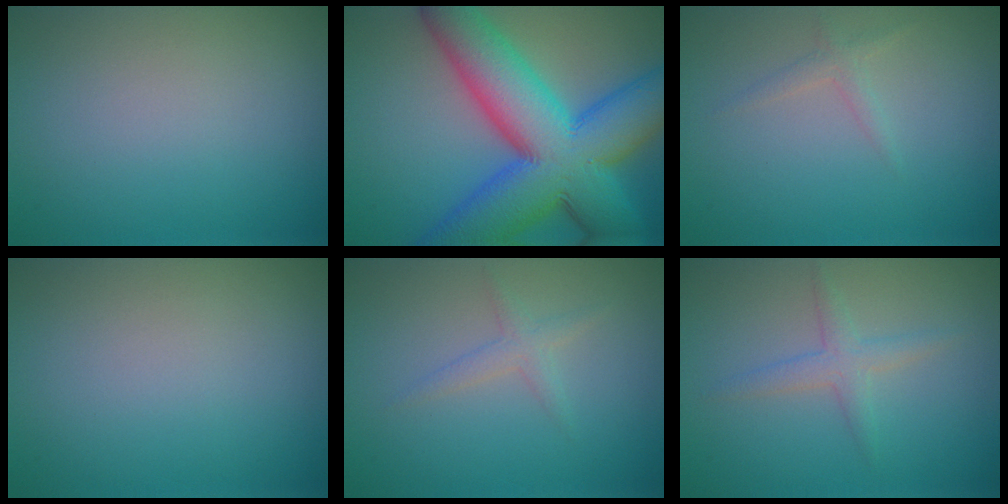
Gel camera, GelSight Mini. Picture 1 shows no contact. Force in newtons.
{"total": 14.6, "press": 14.6, "slide": 0.3}
{"total": 1.1, "press": 1.1, "slide": 0.0}
{"total": 0.0}
{"total": 1.3, "press": 1.3, "slide": 0.1}
{"total": 1.8, "press": 1.8, "slide": 0.1}